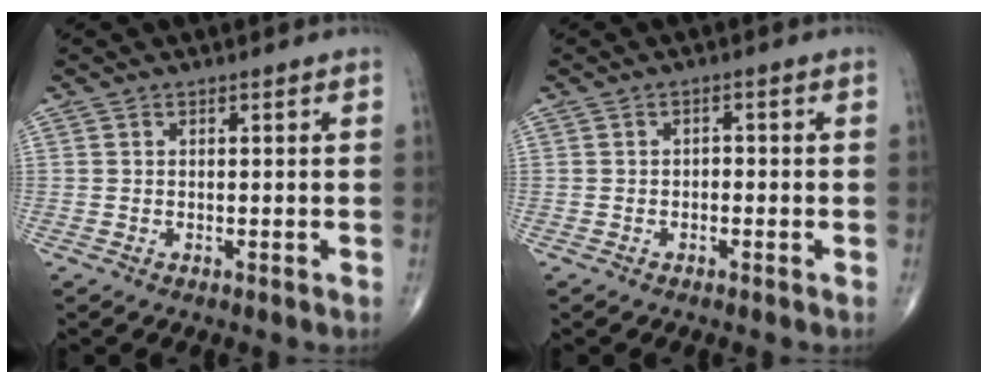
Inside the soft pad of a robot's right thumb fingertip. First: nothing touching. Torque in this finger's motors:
{"motor_torque": [-0.10, 0.04, 0.10, 0.25, 0.04]}